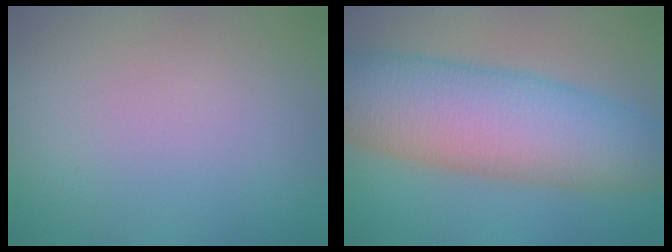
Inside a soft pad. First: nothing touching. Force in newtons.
{"total": 11.2, "press": 11.2, "slide": 0.3}